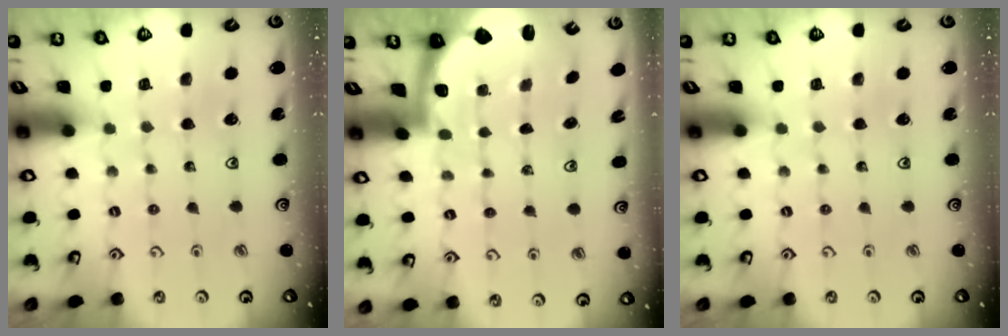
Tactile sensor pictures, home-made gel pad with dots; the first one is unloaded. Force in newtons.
{"total": 1.8, "press": 1.8, "slide": 0.5}
{"total": 0.0}